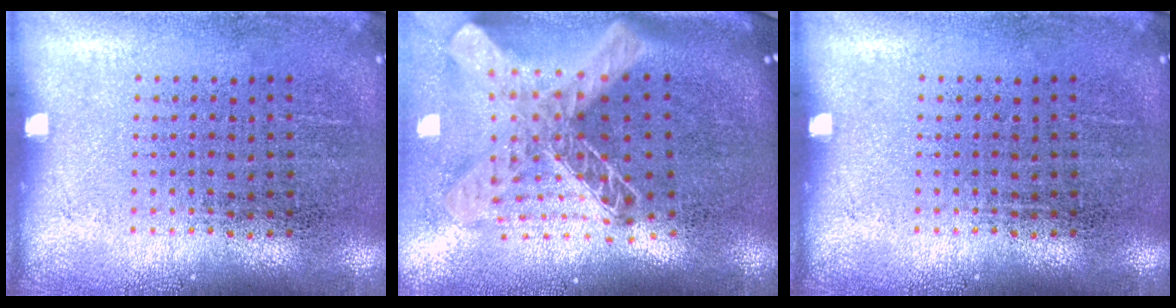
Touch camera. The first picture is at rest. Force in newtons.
{"total": 2.7, "press": 1.9, "slide": 1.9}
{"total": 0.0}